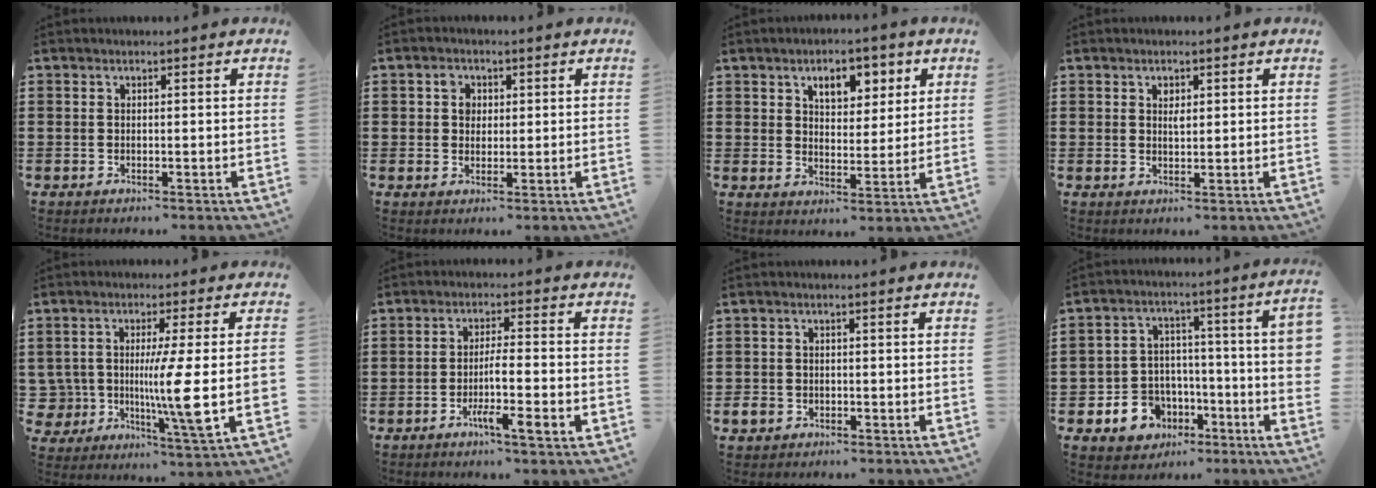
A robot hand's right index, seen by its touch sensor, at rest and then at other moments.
{"total": 2.7, "force": [0.7, 2.3, 1.3], "torque": [-0.034, 0.012, 0.012]}
{"total": 5.7, "force": [3.0, 3.4, 3.4], "torque": [-0.058, 0.005, 0.046]}
{"total": 1.5, "force": [0.6, 0.8, 1.1], "torque": [-0.015, 0.002, 0.009]}
{"total": 10.3, "force": [-1.5, 2.1, 10.0], "torque": [-0.202, -0.018, -0.035]}
{"total": 5.4, "force": [-2.3, 0.1, 4.9], "torque": [-0.086, -0.007, -0.042]}
{"total": 2.0, "force": [-1.0, 1.6, 0.7], "torque": [-0.023, -0.002, -0.024]}
{"total": 7.0, "force": [-3.3, 5.2, 3.3], "torque": [-0.077, 0.023, -0.059]}